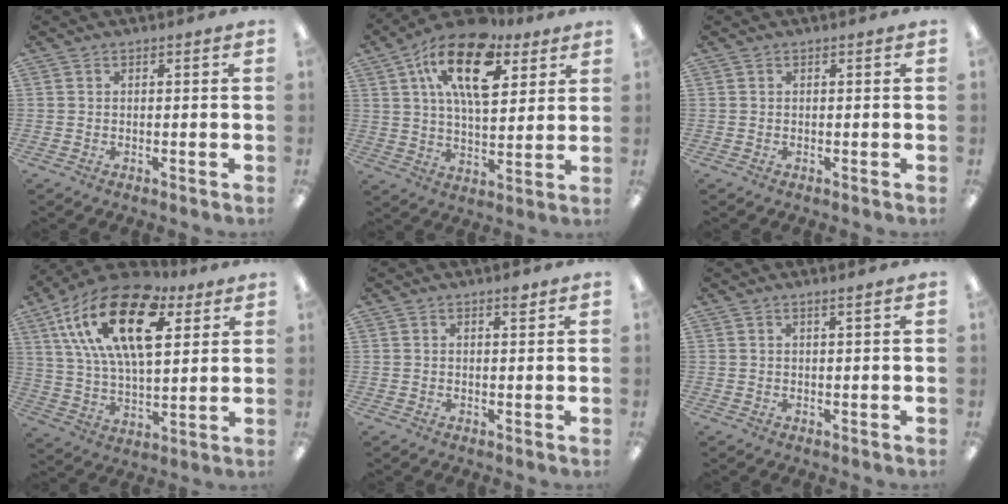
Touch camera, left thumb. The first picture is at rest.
{"total": 18.1, "force": [9.1, 9.0, 12.9], "torque": [-0.211, -0.023, 0.155]}
{"total": 0.0}
{"total": 22.4, "force": [10.9, 11.1, 16.1], "torque": [-0.302, -0.038, 0.184]}
{"total": 1.7, "force": [1.2, 0.5, 1.0], "torque": [-0.006, -0.007, 0.018]}
{"total": 1.1, "force": [0.7, -0.1, 0.8], "torque": [-0.016, -0.001, 0.012]}